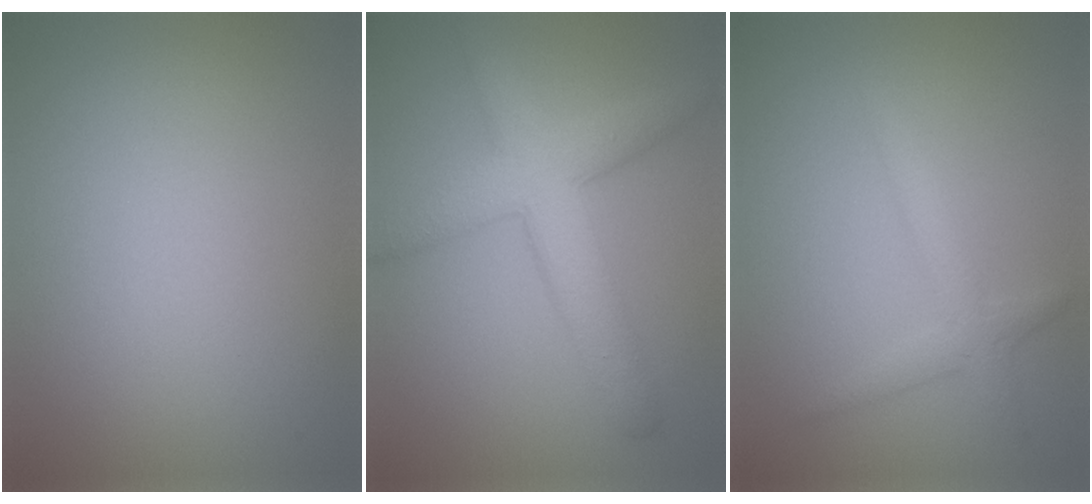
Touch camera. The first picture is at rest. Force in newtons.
{"total": 5.9, "press": 5.9, "slide": 0.0}
{"total": 2.2, "press": 2.2, "slide": 0.1}